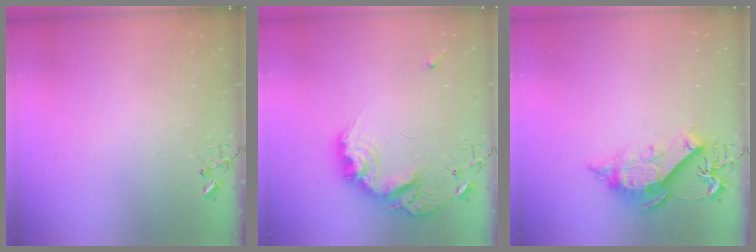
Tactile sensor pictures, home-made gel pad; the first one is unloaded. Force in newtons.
{"total": 17.2, "press": 17.2, "slide": 0.9}
{"total": 12.3, "press": 12.2, "slide": 1.2}